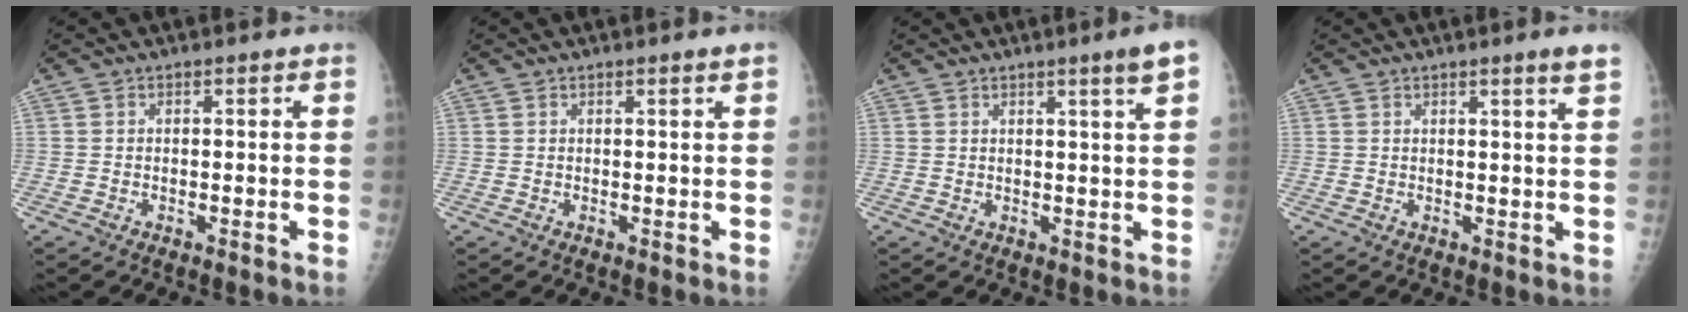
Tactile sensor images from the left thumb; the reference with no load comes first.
{"total": 1.1, "force": [0.7, -0.2, 0.8], "torque": [-0.015, -0.004, 0.011]}
{"total": 4.3, "force": [2.4, -0.5, 3.6], "torque": [-0.051, -0.016, 0.033]}
{"total": 3.1, "force": [2.1, -0.6, 2.2], "torque": [-0.030, -0.014, 0.031]}